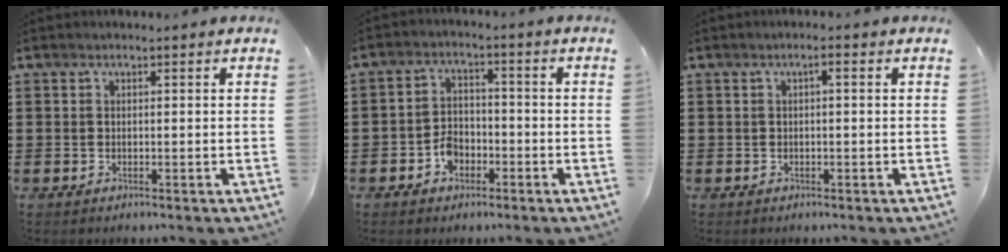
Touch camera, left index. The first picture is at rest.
{"total": 4.0, "force": [-2.2, 2.7, 1.9], "torque": [-0.037, 0.008, -0.043]}
{"total": 1.2, "force": [-0.3, 0.3, 1.2], "torque": [-0.022, 0.000, -0.006]}